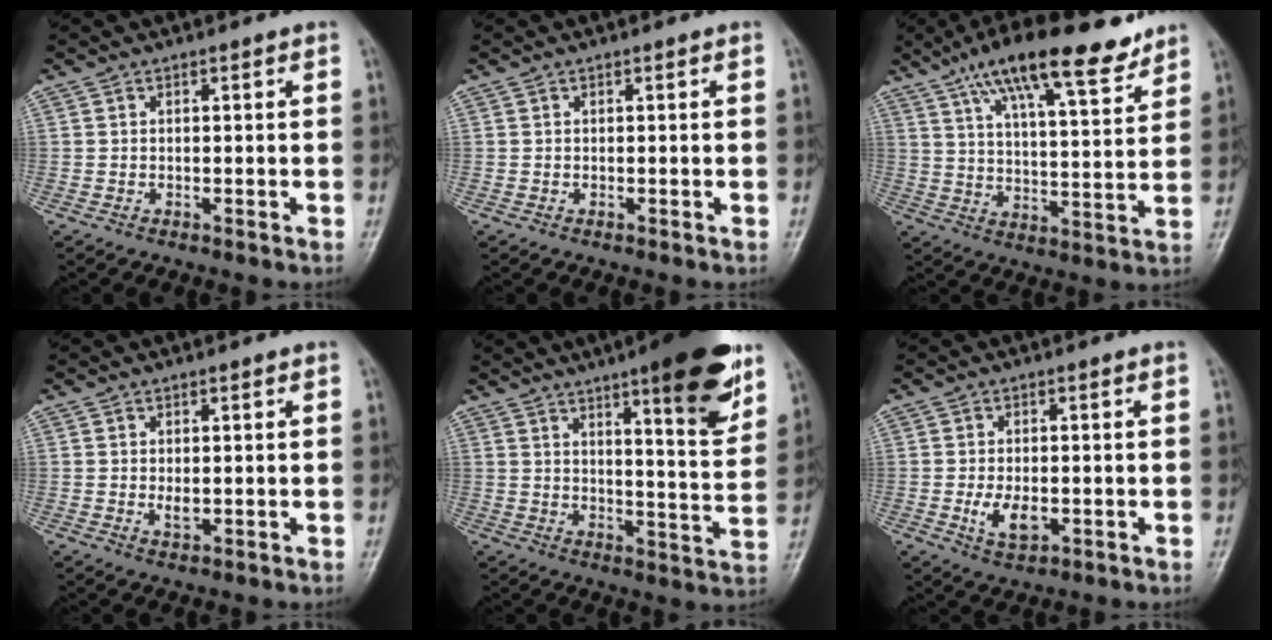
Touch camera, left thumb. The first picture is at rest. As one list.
[{"total": 0.0}, {"total": 18.3, "force": [12.5, 5.0, 12.4], "torque": [-0.177, -0.041, 0.204]}, {"total": 2.5, "force": [0.4, 1.2, 2.1], "torque": [-0.031, -0.006, 0.010]}, {"total": 16.8, "force": [9.9, 3.3, 13.1], "torque": [-0.154, -0.055, 0.141]}, {"total": 5.1, "force": [-1.0, 2.8, 4.2], "torque": [-0.072, -0.007, -0.013]}]